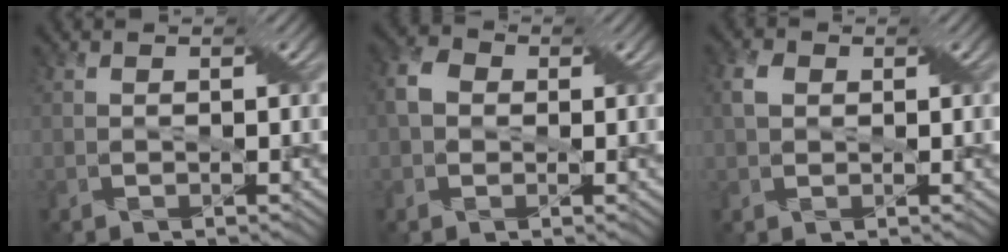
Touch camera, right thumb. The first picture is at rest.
{"total": 3.4, "force": [0.2, 2.8, 1.8], "torque": [-0.046, 0.008, -0.006]}
{"total": 2.4, "force": [0.6, 1.8, 1.4], "torque": [-0.036, 0.007, 0.007]}